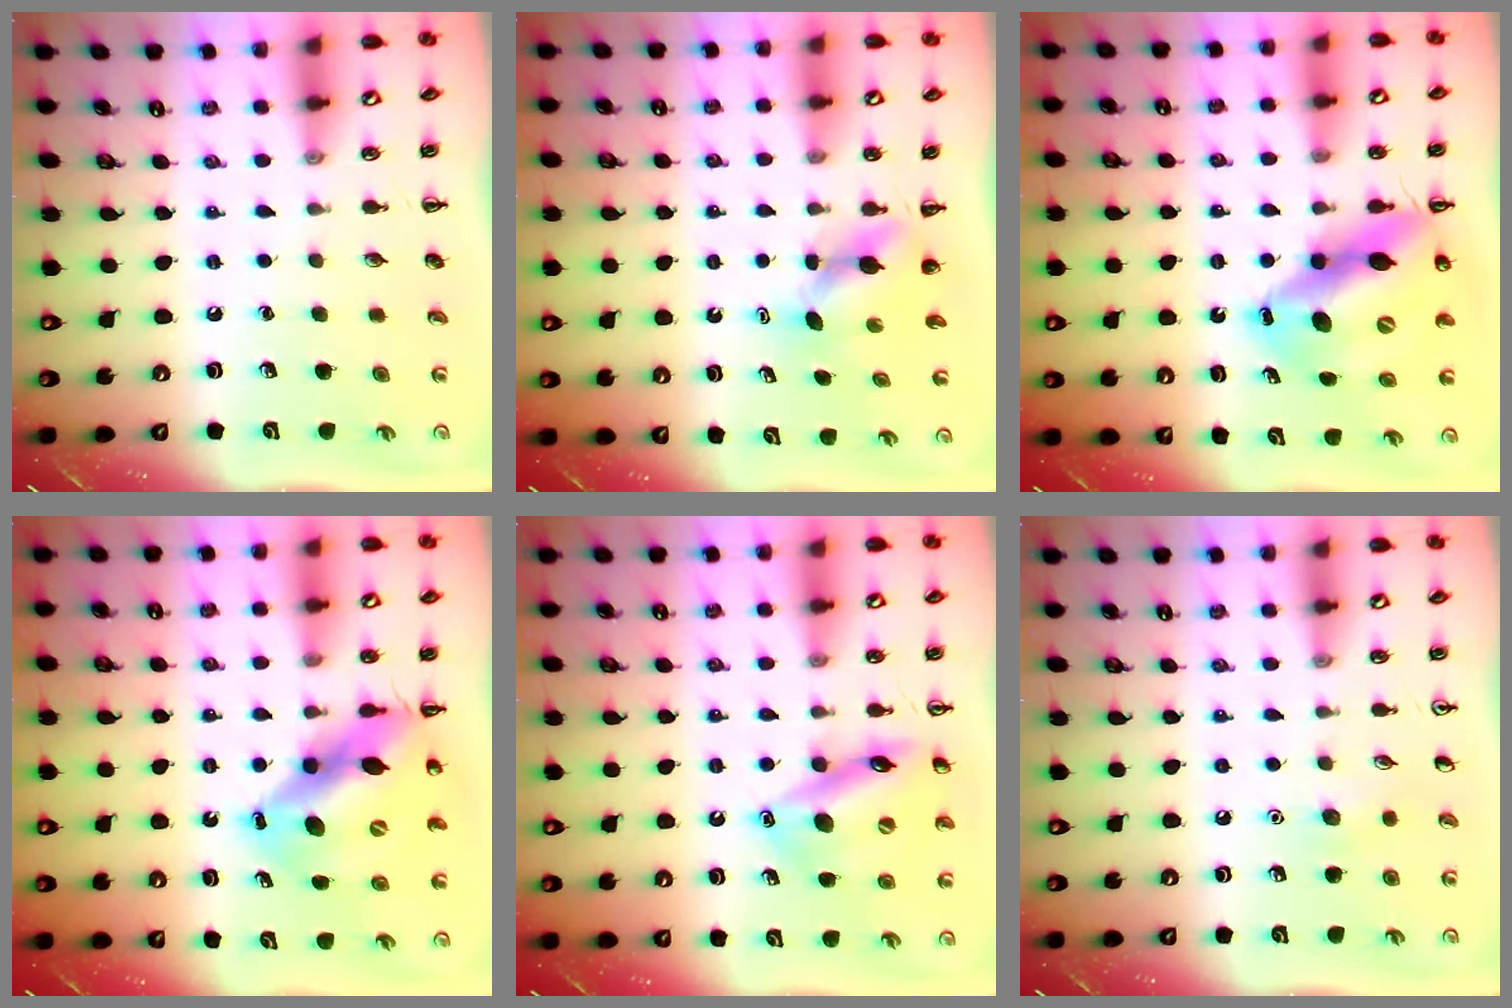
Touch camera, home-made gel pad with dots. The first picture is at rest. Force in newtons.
{"total": 3.9, "press": 3.9, "slide": 0.2}
{"total": 15.9, "press": 15.1, "slide": 4.7}
{"total": 14.0, "press": 13.5, "slide": 3.5}
{"total": 15.4, "press": 15.1, "slide": 3.2}
{"total": 4.8, "press": 4.7, "slide": 1.2}